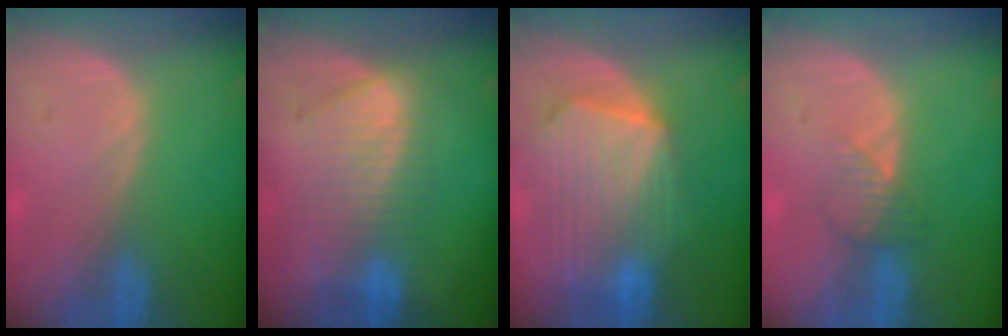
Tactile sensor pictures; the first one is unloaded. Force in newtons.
{"total": 7.4, "press": 7.3, "slide": 1.3}
{"total": 10.8, "press": 9.5, "slide": 5.2}
{"total": 2.7, "press": 2.7, "slide": 0.3}